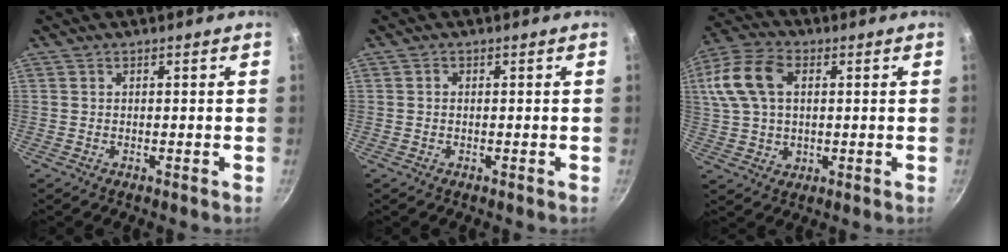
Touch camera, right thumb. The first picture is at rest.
{"total": 0.6, "force": [0.0, 0.5, 0.4], "torque": [-0.008, 0.003, -0.002]}
{"total": 14.0, "force": [3.2, 9.4, 10.0], "torque": [-0.194, 0.012, 0.053]}